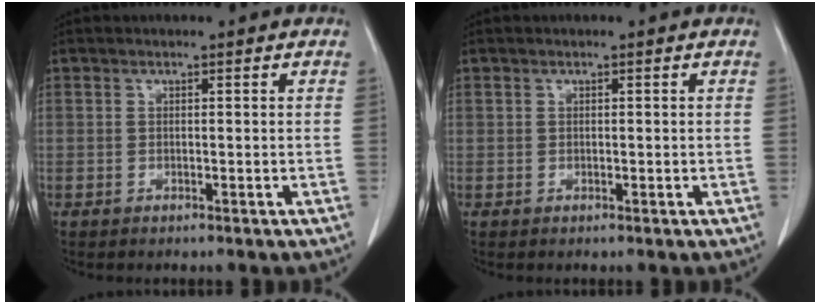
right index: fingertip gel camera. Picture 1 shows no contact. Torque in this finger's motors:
{"motor_torque": [-0.14, 0.16, -0.03, -0.01]}